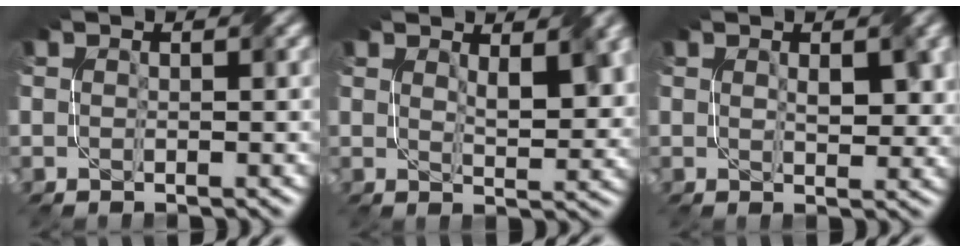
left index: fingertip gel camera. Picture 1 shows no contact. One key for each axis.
{"total": 3.7, "fx": 2.0, "fy": 1.2, "fz": 2.9, "tx": -0.045, "ty": 0.001, "tz": 0.042}
{"total": 2.7, "fx": 0.9, "fy": 1.2, "fz": 2.3, "tx": -0.036, "ty": 0.003, "tz": 0.026}